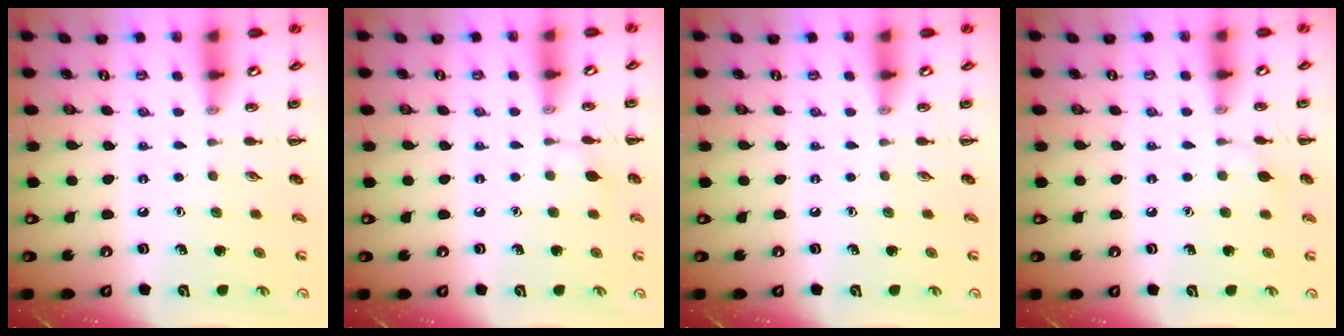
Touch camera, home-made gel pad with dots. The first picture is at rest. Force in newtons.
{"total": 4.7, "press": 4.5, "slide": 1.2}
{"total": 0.0}
{"total": 4.2, "press": 3.9, "slide": 1.7}